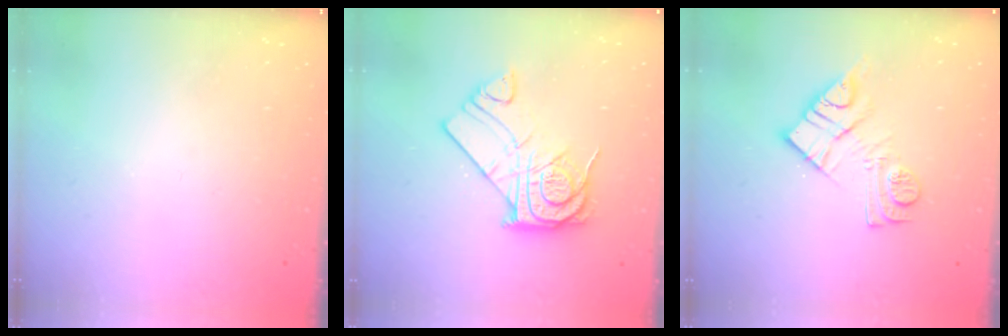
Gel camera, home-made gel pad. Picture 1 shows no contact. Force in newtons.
{"total": 14.3, "press": 14.3, "slide": 1.3}
{"total": 12.3, "press": 12.3, "slide": 0.2}